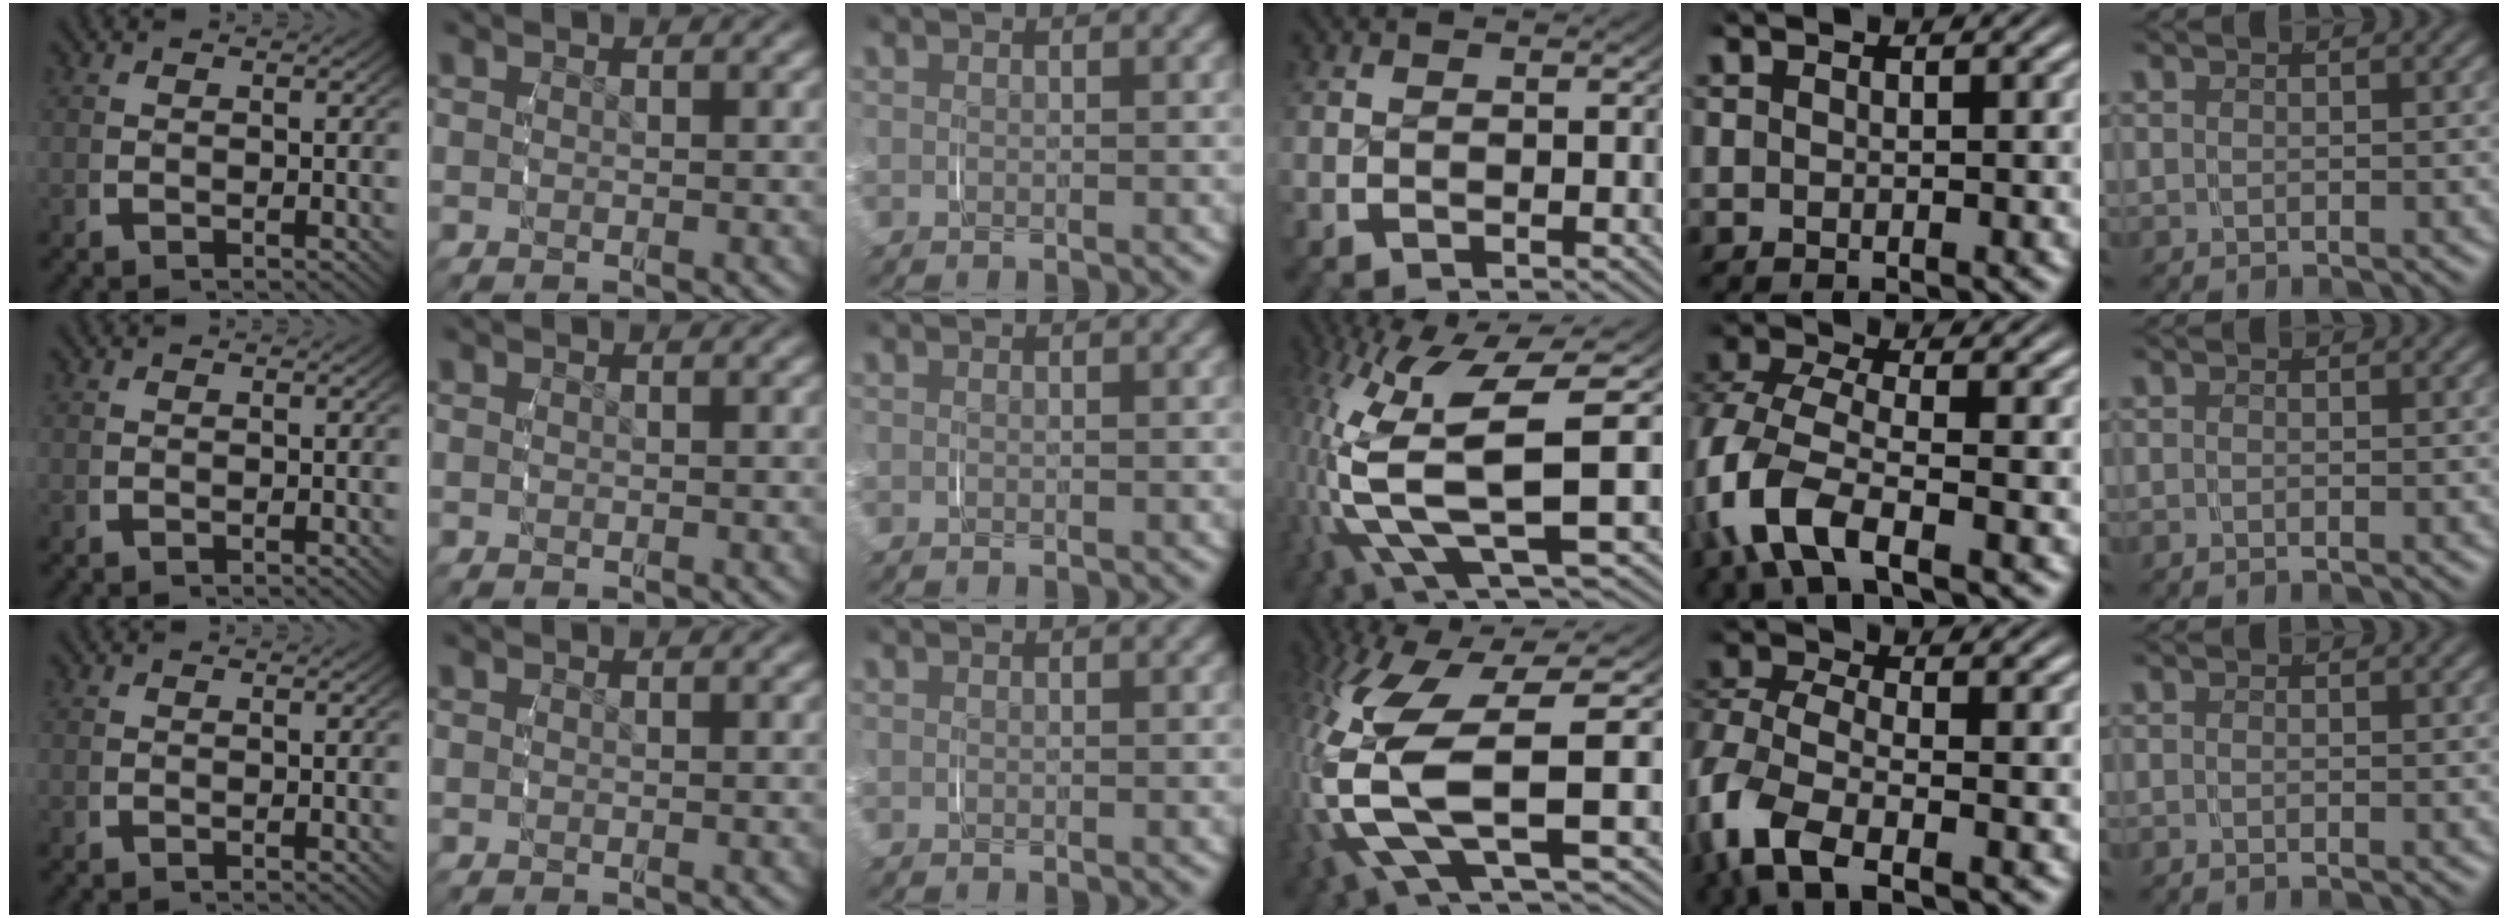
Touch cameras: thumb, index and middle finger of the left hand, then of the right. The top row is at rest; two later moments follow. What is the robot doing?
{"motion": "grasp_and_lifting", "object": "shoes"}